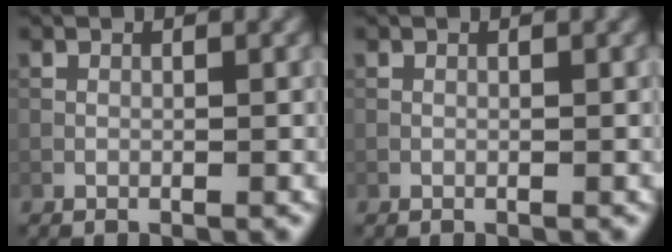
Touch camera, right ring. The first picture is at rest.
{"total": 0.0}